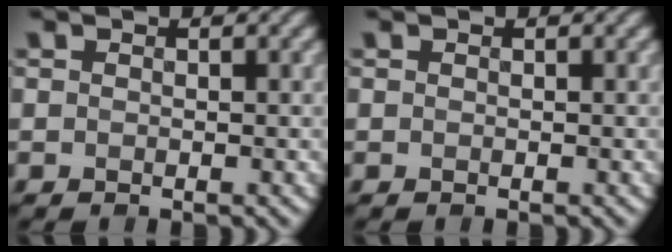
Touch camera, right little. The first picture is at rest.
{"total": 0.0}